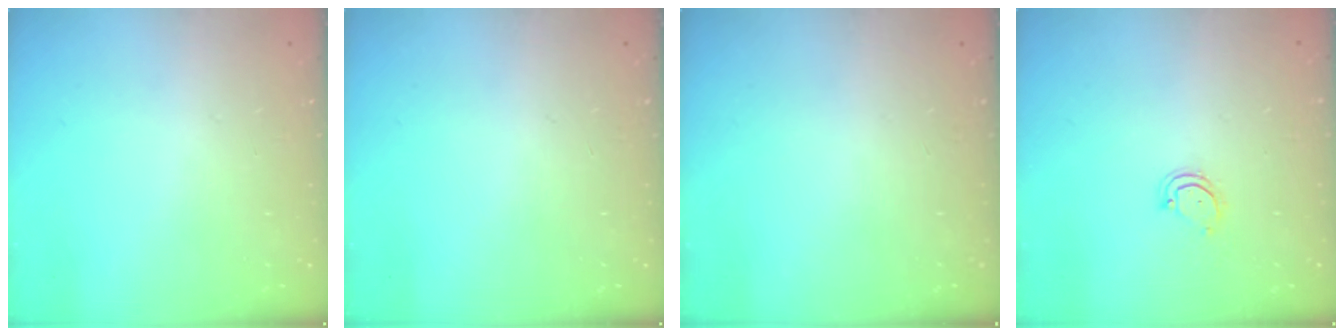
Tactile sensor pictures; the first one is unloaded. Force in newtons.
{"total": 0.0}
{"total": 0.0}
{"total": 3.8, "press": 3.8, "slide": 0.4}